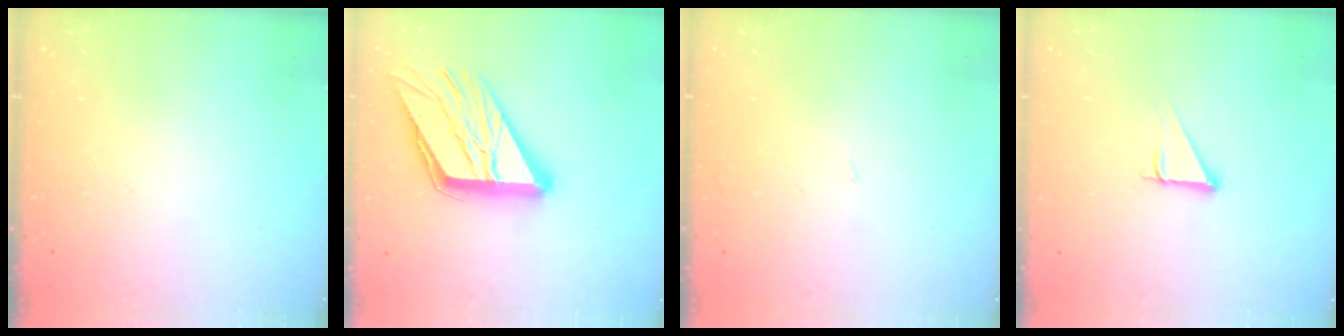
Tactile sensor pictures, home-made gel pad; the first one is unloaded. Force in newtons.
{"total": 21.5, "press": 21.3, "slide": 2.9}
{"total": 0.9, "press": 0.9, "slide": 0.0}
{"total": 3.0, "press": 3.0, "slide": 0.1}